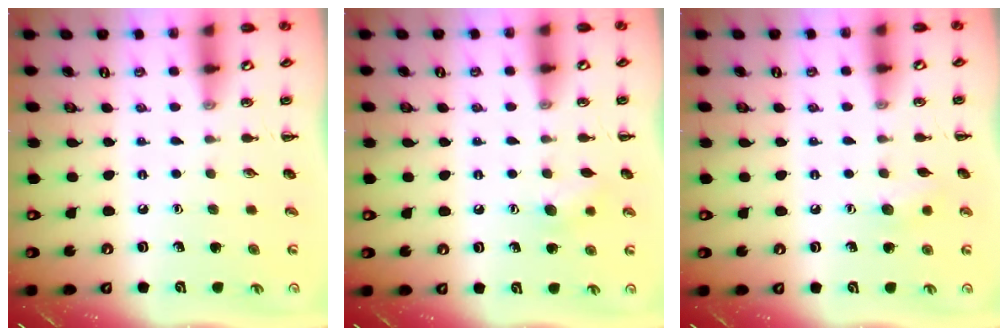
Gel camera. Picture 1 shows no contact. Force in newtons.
{"total": 7.9, "press": 7.7, "slide": 1.4}
{"total": 5.9, "press": 5.7, "slide": 1.3}